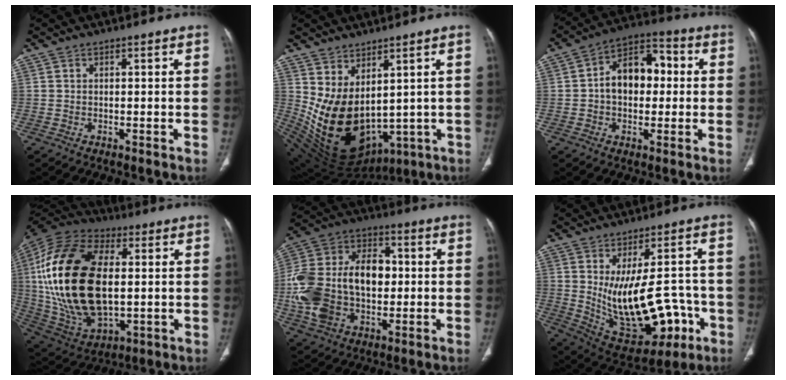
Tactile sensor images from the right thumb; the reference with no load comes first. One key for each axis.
{"total": 15.3, "fx": 2.2, "fy": 9.5, "fz": 11.7, "tx": -0.187, "ty": -0.039, "tz": 0.086}
{"total": 12.2, "fx": 0.6, "fy": 8.3, "fz": 9.0, "tx": -0.112, "ty": 0.034, "tz": 0.001}
{"total": 29.2, "fx": 2.1, "fy": 16.4, "fz": 24.1, "tx": -0.486, "ty": -0.008, "tz": 0.042}
{"total": 22.3, "fx": -0.8, "fy": 14.9, "fz": 16.6, "tx": -0.325, "ty": 0.024, "tz": -0.006}
{"total": 19.9, "fx": -3.2, "fy": 10.5, "fz": 16.5, "tx": -0.224, "ty": 0.004, "tz": -0.011}